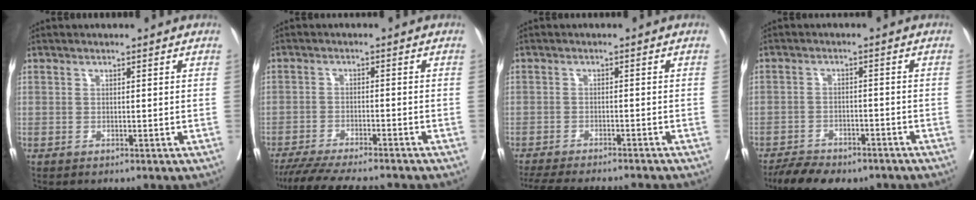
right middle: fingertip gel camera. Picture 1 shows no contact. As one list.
[{"total": 13.1, "force": [-11.6, 1.6, 5.9], "torque": [-0.086, -0.019, -0.169]}, {"total": 15.1, "force": [-13.6, 2.0, 6.2], "torque": [-0.118, -0.023, -0.186]}, {"total": 10.3, "force": [-8.2, 4.0, 4.6], "torque": [-0.066, 0.001, -0.123]}]